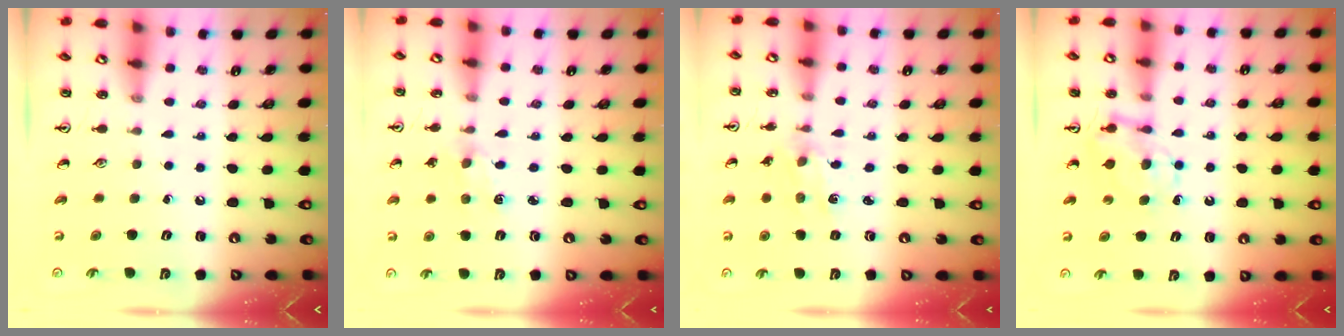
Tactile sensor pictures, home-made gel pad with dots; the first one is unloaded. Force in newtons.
{"total": 2.3, "press": 2.3, "slide": 0.4}
{"total": 1.7, "press": 1.6, "slide": 0.2}
{"total": 6.5, "press": 6.5, "slide": 0.3}